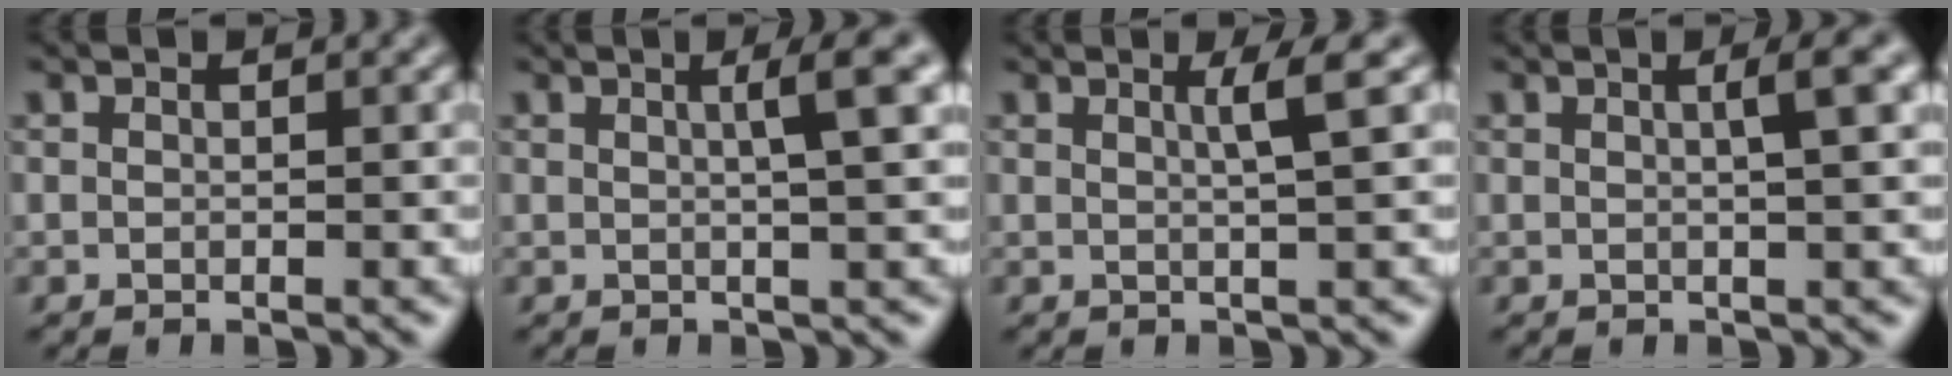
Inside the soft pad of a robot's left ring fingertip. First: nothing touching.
{"total": 3.7, "force": [1.1, 0.6, 3.5], "torque": [-0.041, 0.010, 0.013]}
{"total": 2.3, "force": [0.8, 0.3, 2.1], "torque": [-0.032, 0.004, 0.009]}
{"total": 3.1, "force": [0.8, 0.7, 2.9], "torque": [-0.031, 0.012, 0.008]}